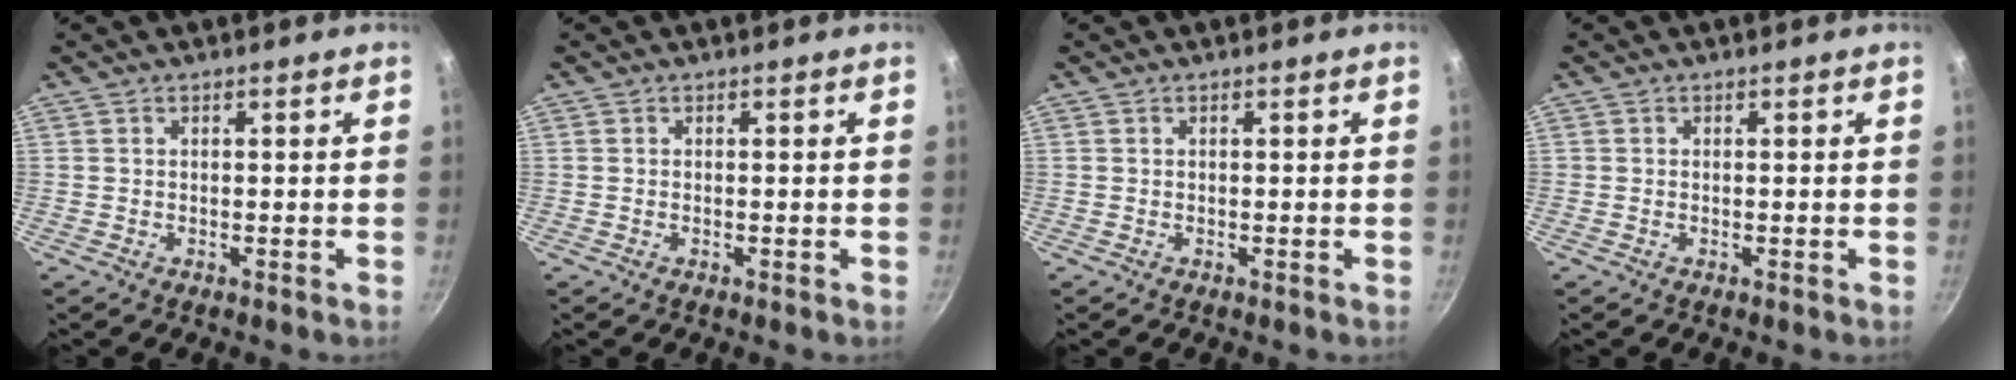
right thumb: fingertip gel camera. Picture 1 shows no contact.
{"total": 0.0}
{"total": 0.0}
{"total": 0.0}